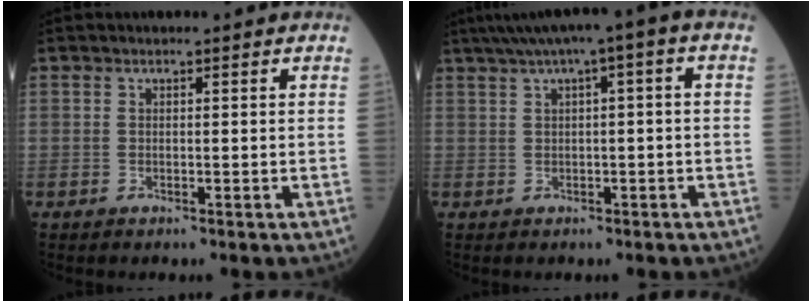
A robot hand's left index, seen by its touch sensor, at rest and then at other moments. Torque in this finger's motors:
{"motor_torque": [0.46, -0.46, 0.20, 0.07]}